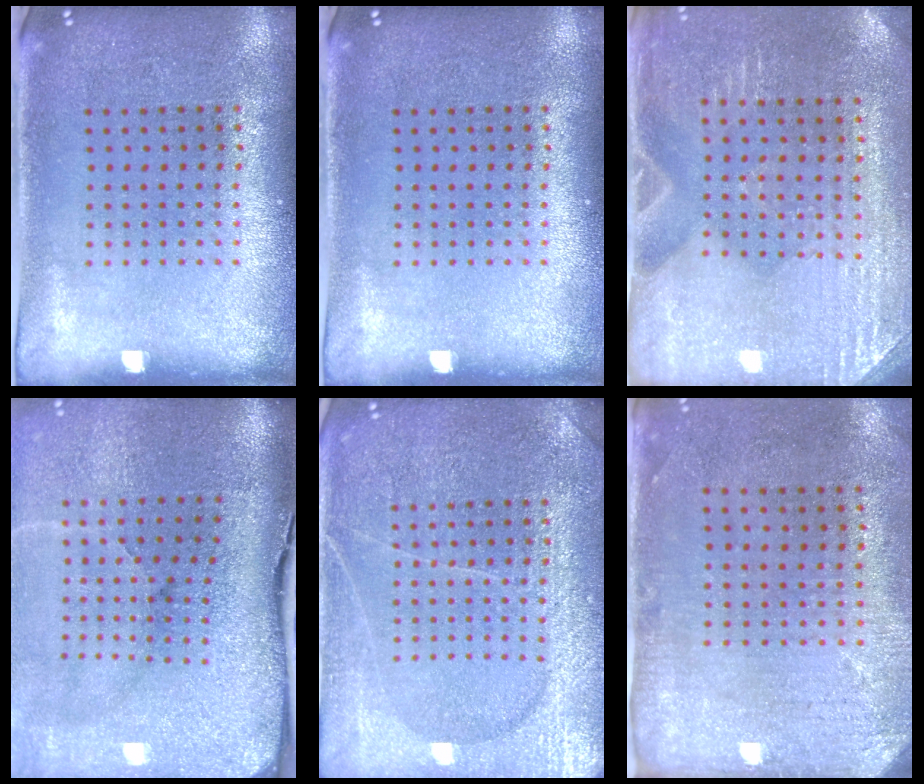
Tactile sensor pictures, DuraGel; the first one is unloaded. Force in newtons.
{"total": 0.0}
{"total": 2.9, "press": 2.9, "slide": 0.4}
{"total": 5.0, "press": 3.9, "slide": 3.1}
{"total": 3.6, "press": 3.6, "slide": 0.4}
{"total": 2.9, "press": 2.4, "slide": 1.7}